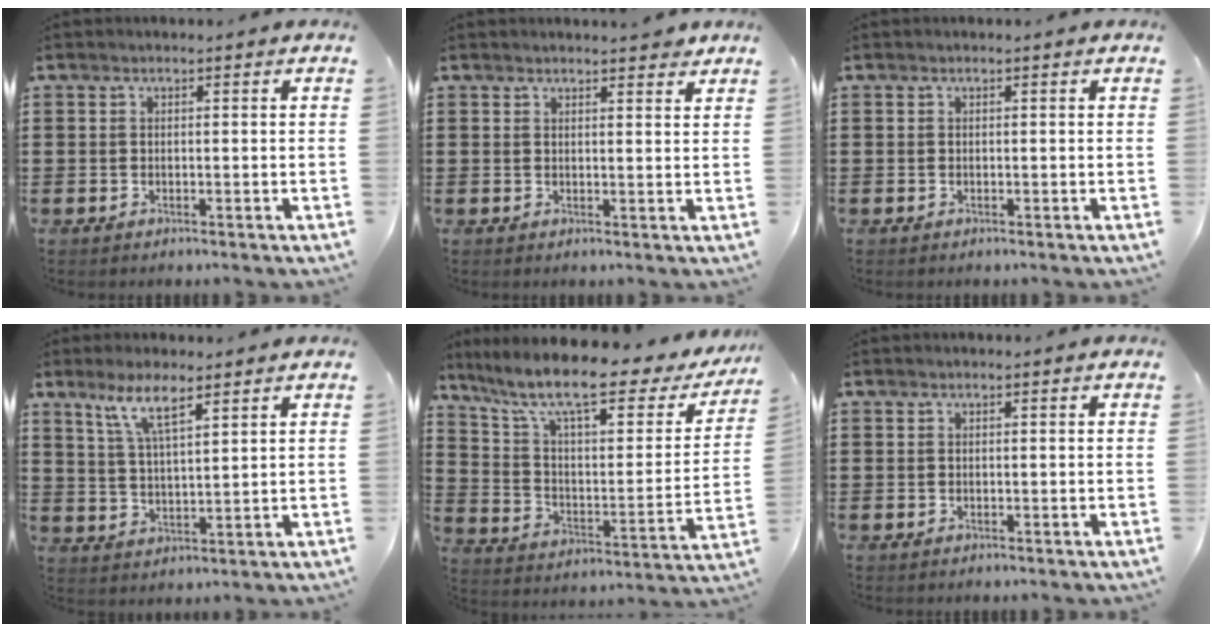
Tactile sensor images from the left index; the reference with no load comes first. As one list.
[{"total": 2.2, "force": [2.1, 0.3, 0.7], "torque": [-0.011, -0.001, 0.038]}, {"total": 0.0}, {"total": 6.7, "force": [4.4, 1.5, 4.8], "torque": [-0.107, 0.001, 0.076]}, {"total": 11.8, "force": [8.7, 2.1, 7.6], "torque": [-0.175, -0.053, 0.144]}, {"total": 0.0}]